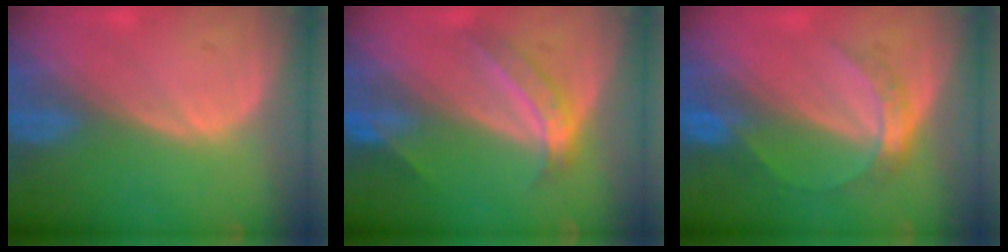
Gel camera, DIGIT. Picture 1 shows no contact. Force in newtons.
{"total": 5.6, "press": 4.8, "slide": 2.9}
{"total": 4.8, "press": 4.5, "slide": 1.6}